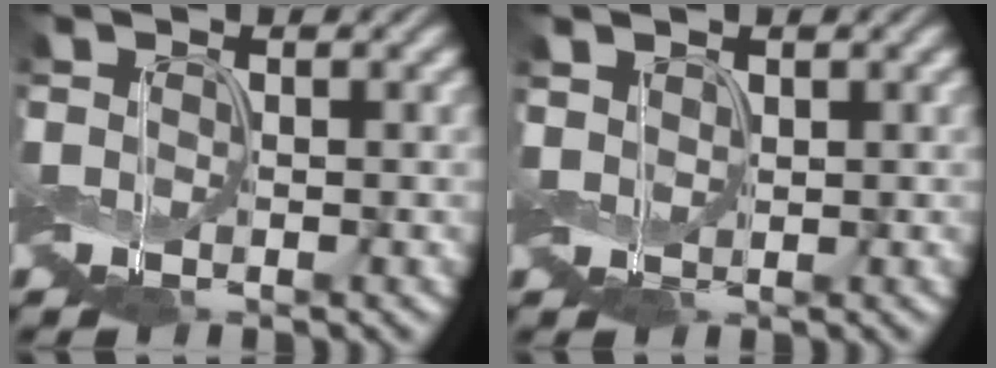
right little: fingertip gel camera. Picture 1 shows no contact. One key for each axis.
{"total": 1.2, "fx": 0.4, "fy": 0.9, "fz": 0.6, "tx": -0.018, "ty": 0.001, "tz": 0.005}